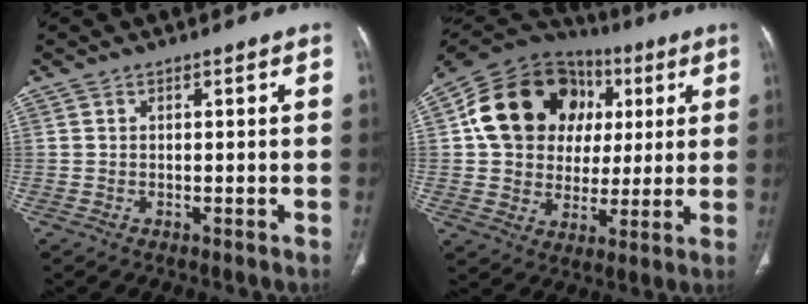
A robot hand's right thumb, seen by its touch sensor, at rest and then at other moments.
{"total": 21.6, "force": [5.2, 17.5, 11.5], "torque": [-0.162, 0.030, 0.093]}